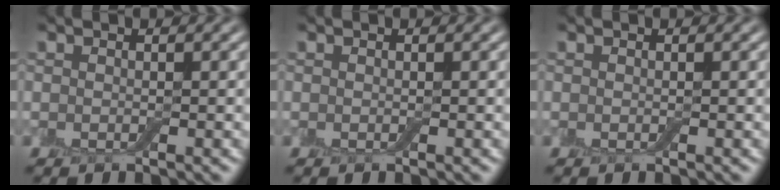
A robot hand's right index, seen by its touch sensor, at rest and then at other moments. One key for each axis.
{"total": 0.0}
{"total": 0.0}